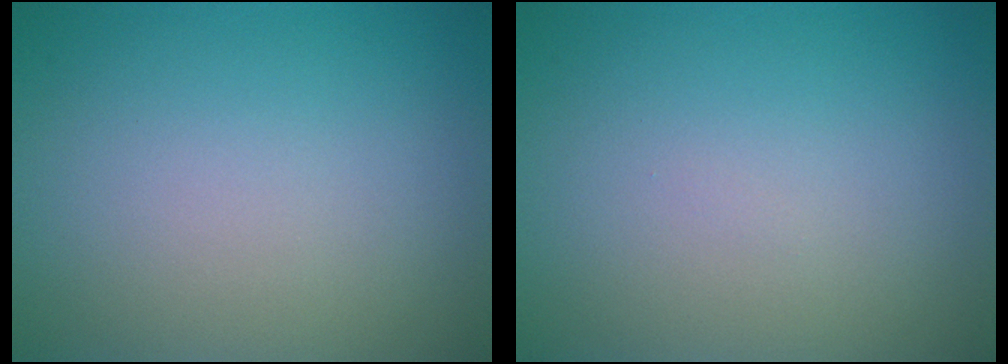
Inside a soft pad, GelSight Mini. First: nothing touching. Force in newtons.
{"total": 0.0}